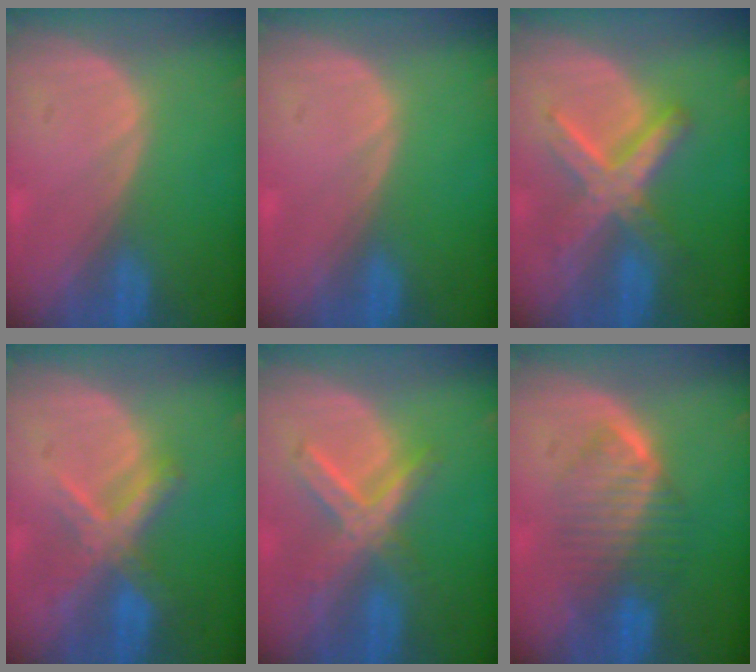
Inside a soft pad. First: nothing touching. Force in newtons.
{"total": 0.0}
{"total": 7.6, "press": 7.6, "slide": 0.5}
{"total": 7.1, "press": 6.0, "slide": 3.8}
{"total": 7.2, "press": 6.4, "slide": 3.4}
{"total": 6.4, "press": 6.3, "slide": 1.0}